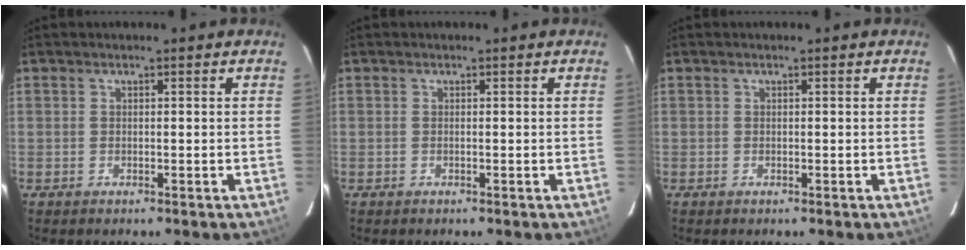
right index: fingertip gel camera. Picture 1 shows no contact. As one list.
[{"total": 0.0}, {"total": 0.0}]